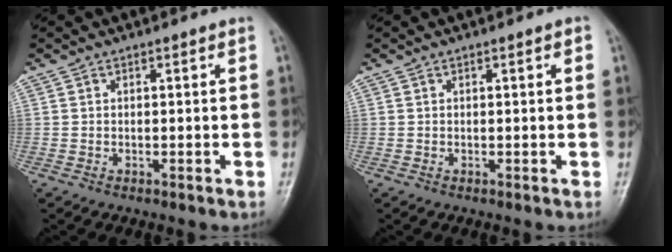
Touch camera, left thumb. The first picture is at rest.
{"total": 0.7, "force": [0.2, 0.2, 0.6], "torque": [-0.009, 0.001, 0.002]}